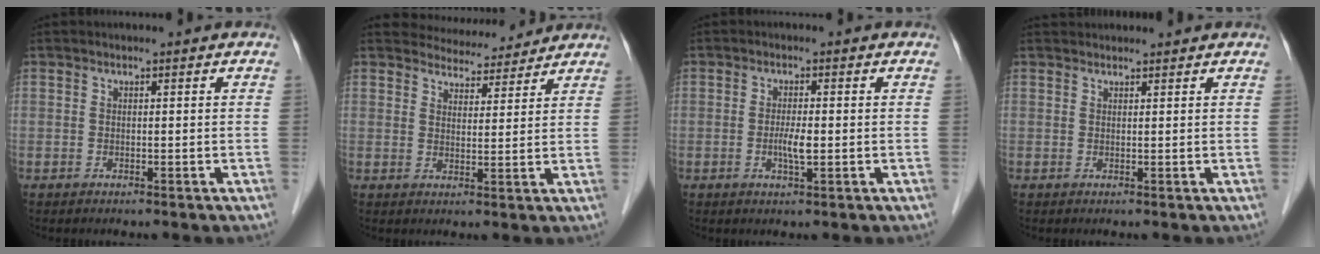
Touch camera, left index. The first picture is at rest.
{"total": 6.4, "force": [6.2, 1.7, 0.2], "torque": [-0.001, 0.008, 0.081]}
{"total": 2.7, "force": [-0.5, 0.4, 2.6], "torque": [-0.054, -0.003, -0.008]}
{"total": 3.2, "force": [3.2, 0.6, 0.4], "torque": [-0.005, 0.033, 0.047]}